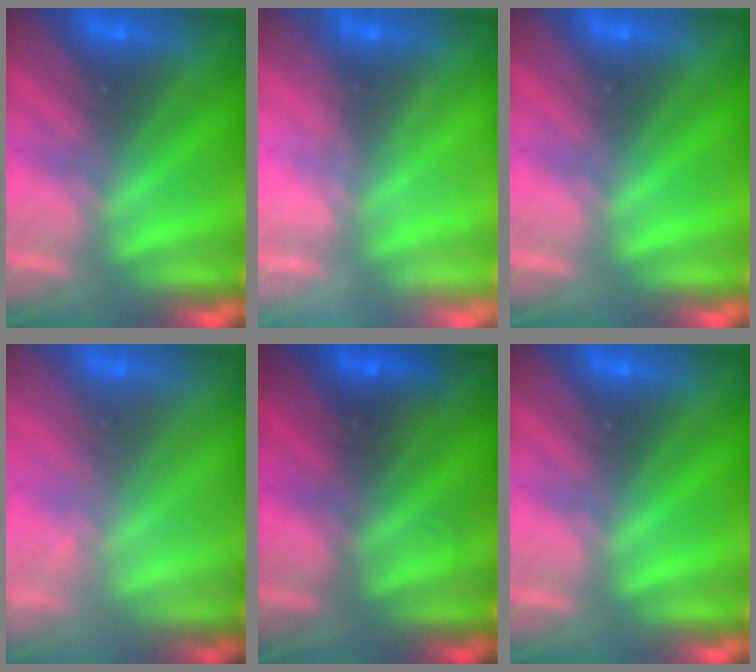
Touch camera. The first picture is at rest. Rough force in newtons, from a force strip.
{"total": 2.1}
{"total": 0.0}
{"total": 1.5}
{"total": 1.7}
{"total": 0.0}